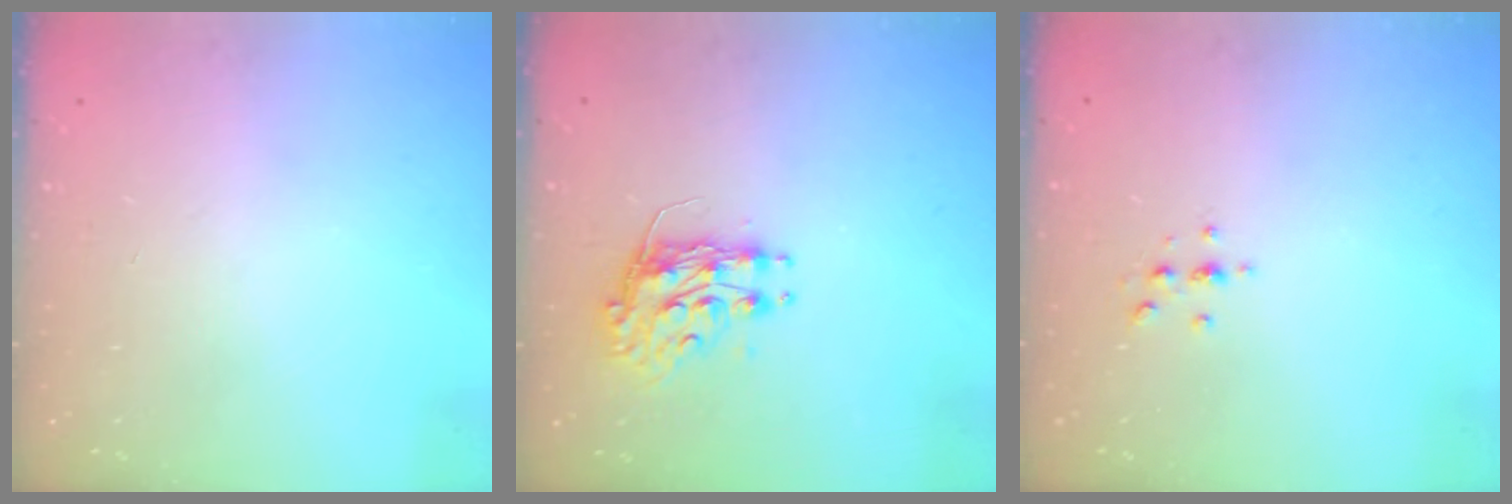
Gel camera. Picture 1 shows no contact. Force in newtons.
{"total": 8.7, "press": 8.7, "slide": 0.5}
{"total": 2.4, "press": 2.4, "slide": 0.3}